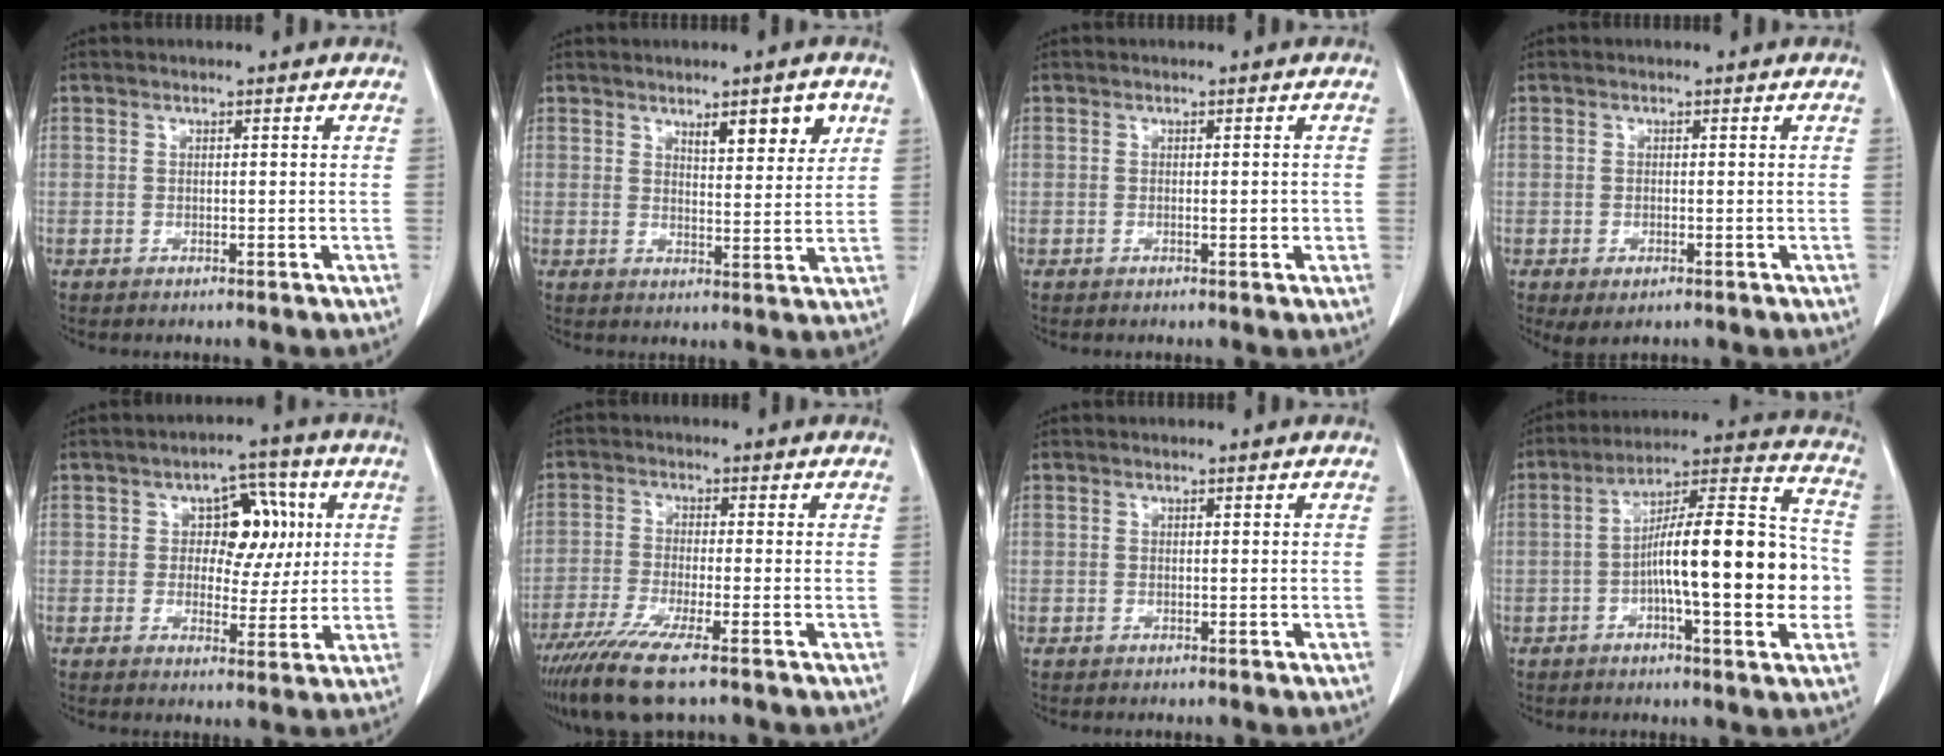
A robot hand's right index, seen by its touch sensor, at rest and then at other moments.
{"total": 5.7, "force": [3.3, 1.3, 4.5], "torque": [-0.065, -0.006, 0.048]}
{"total": 1.4, "force": [-0.2, 0.5, 1.3], "torque": [-0.019, -0.001, -0.002]}
{"total": 2.4, "force": [-1.1, 1.1, 1.8], "torque": [-0.030, -0.004, -0.008]}
{"total": 7.6, "force": [1.5, 4.8, 5.6], "torque": [-0.064, 0.023, 0.025]}
{"total": 8.7, "force": [-5.9, 0.2, 6.4], "torque": [-0.118, -0.024, -0.105]}
{"total": 0.0}
{"total": 18.5, "force": [-2.7, 3.2, 18.0], "torque": [-0.281, 0.023, -0.046]}